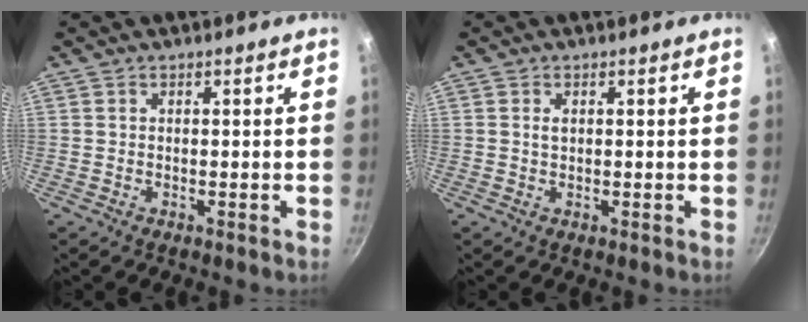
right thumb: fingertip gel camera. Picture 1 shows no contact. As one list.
[{"total": 1.3, "force": [0.3, 0.8, 1.0], "torque": [-0.016, 0.001, 0.005]}]